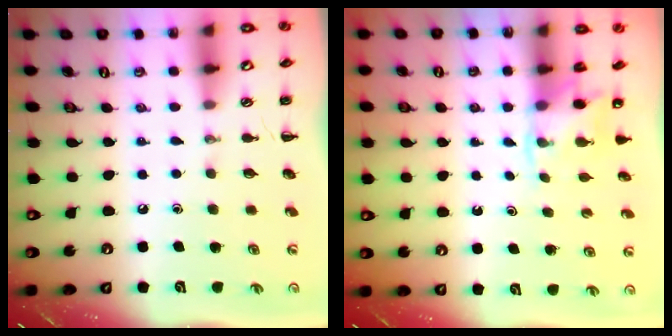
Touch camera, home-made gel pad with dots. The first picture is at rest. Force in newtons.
{"total": 3.6, "press": 3.4, "slide": 1.3}